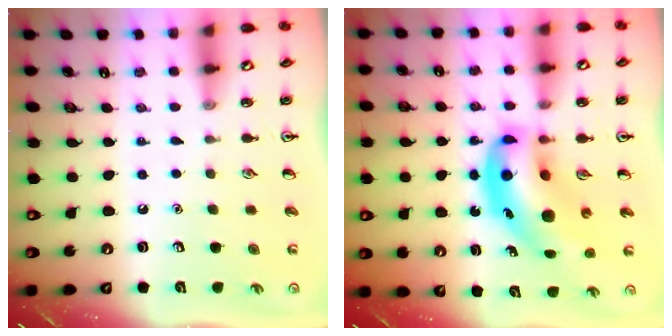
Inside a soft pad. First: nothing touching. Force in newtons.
{"total": 15.4, "press": 14.8, "slide": 4.5}